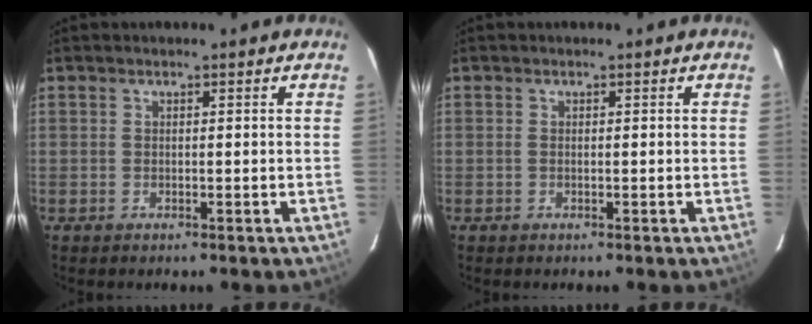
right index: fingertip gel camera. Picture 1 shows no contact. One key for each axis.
{"total": 0.0}